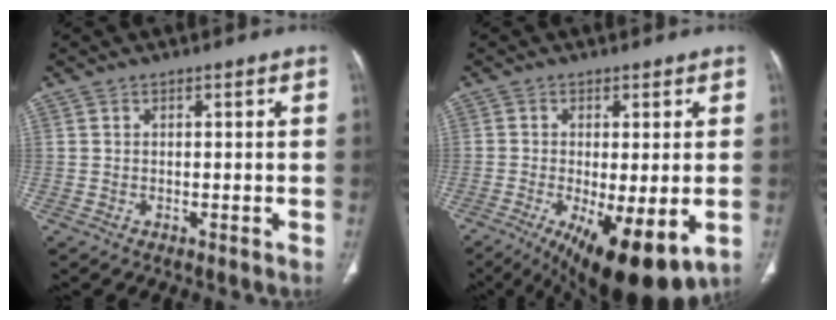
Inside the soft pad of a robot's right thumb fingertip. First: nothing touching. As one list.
[{"total": 15.4, "force": [-5.7, 5.1, 13.3], "torque": [-0.191, -0.025, -0.076]}]